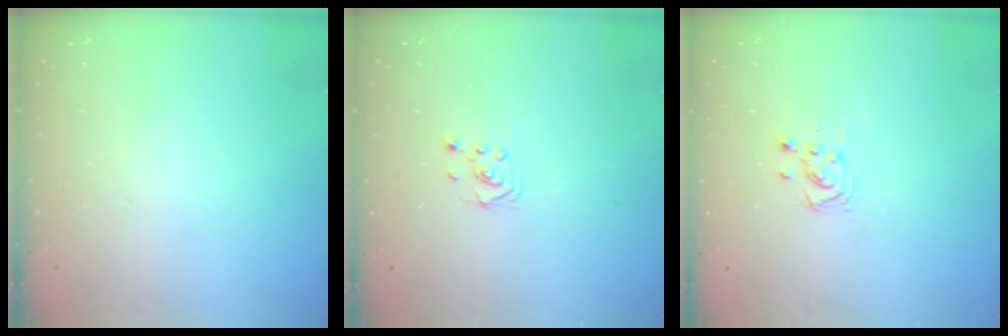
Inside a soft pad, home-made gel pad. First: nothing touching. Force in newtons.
{"total": 2.3, "press": 2.2, "slide": 0.8}
{"total": 4.0, "press": 4.0, "slide": 0.4}